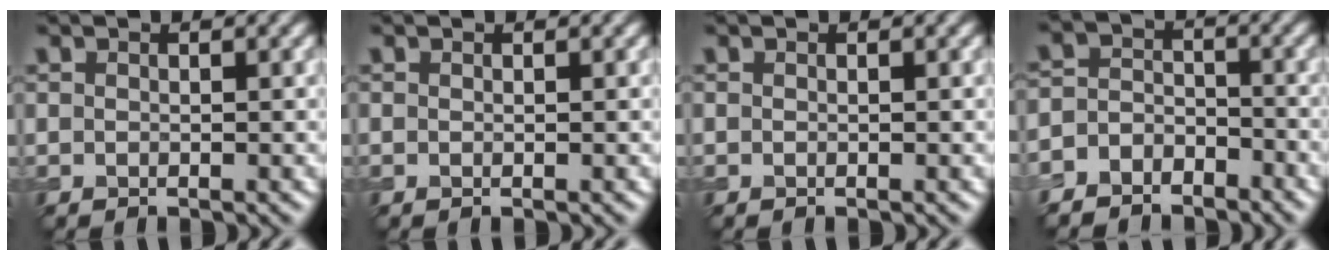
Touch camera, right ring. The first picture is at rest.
{"total": 0.0}
{"total": 0.0}
{"total": 4.4, "force": [-3.5, 2.6, 0.6], "torque": [0.012, 0.007, -0.069]}